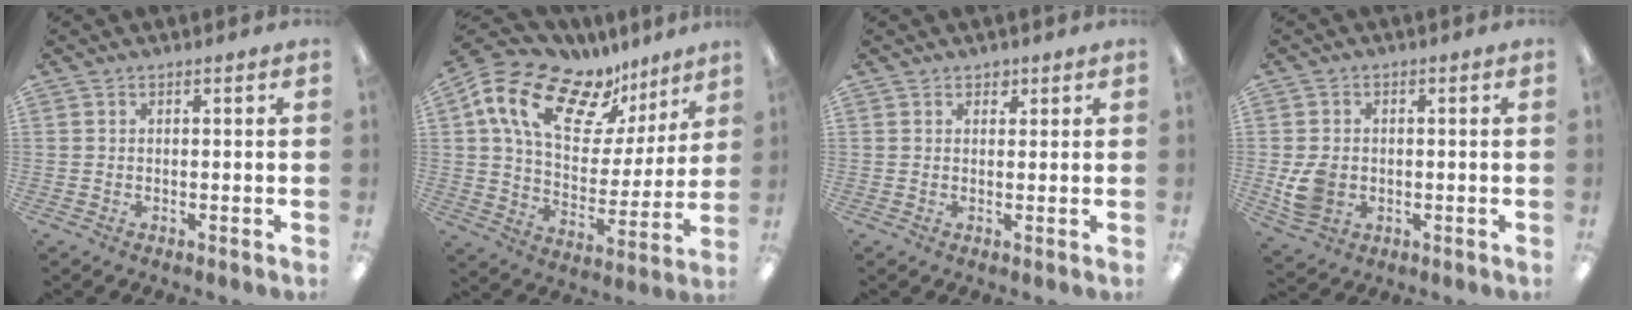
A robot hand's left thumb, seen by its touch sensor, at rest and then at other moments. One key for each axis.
{"total": 19.4, "fx": 12.2, "fy": 10.1, "fz": 11.3, "tx": -0.198, "ty": -0.065, "tz": 0.218}
{"total": 0.9, "fx": 0.7, "fy": 0.5, "fz": 0.2, "tx": 0.004, "ty": -0.003, "tz": 0.012}
{"total": 6.8, "fx": -0.9, "fy": 5.6, "fz": 3.7, "tx": -0.068, "ty": 0.003, "tz": -0.015}